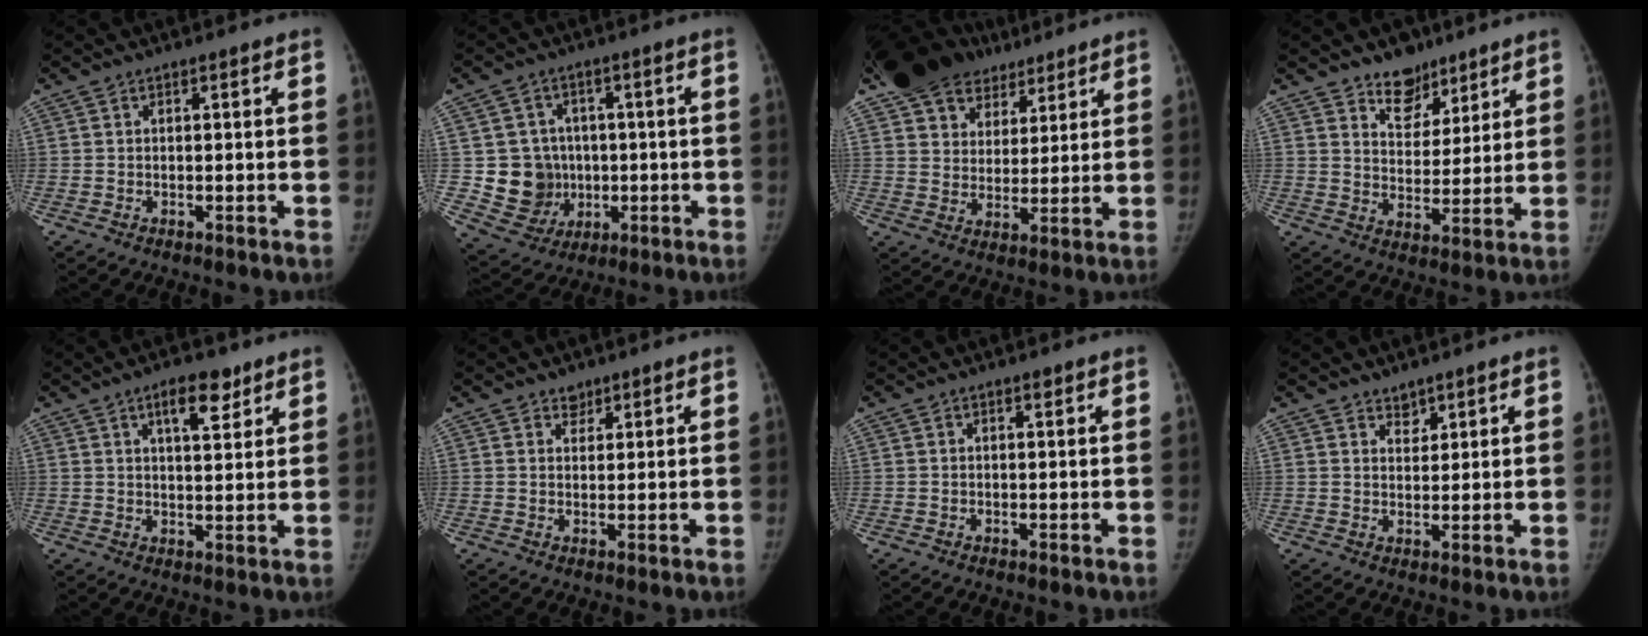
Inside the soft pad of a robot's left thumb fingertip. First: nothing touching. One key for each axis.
{"total": 10.6, "fx": -0.1, "fy": 10.0, "fz": 3.4, "tx": -0.019, "ty": 0.006, "tz": 0.015}
{"total": 17.5, "fx": 12.9, "fy": 10.6, "fz": 5.2, "tx": -0.080, "ty": -0.029, "tz": 0.215}
{"total": 8.8, "fx": 6.5, "fy": 5.3, "fz": 2.6, "tx": -0.006, "ty": -0.043, "tz": 0.109}
{"total": 6.8, "fx": 4.1, "fy": 2.8, "fz": 4.7, "tx": -0.053, "ty": -0.022, "tz": 0.061}
{"total": 2.2, "fx": 1.6, "fy": 1.5, "fz": 0.4, "tx": 0.009, "ty": -0.010, "tz": 0.022}
{"total": 0.6, "fx": 0.4, "fy": 0.2, "fz": 0.3, "tx": -0.006, "ty": -0.003, "tz": 0.006}
{"total": 2.7, "fx": 2.1, "fy": 1.6, "fz": 0.5, "tx": 0.009, "ty": -0.016, "tz": 0.034}